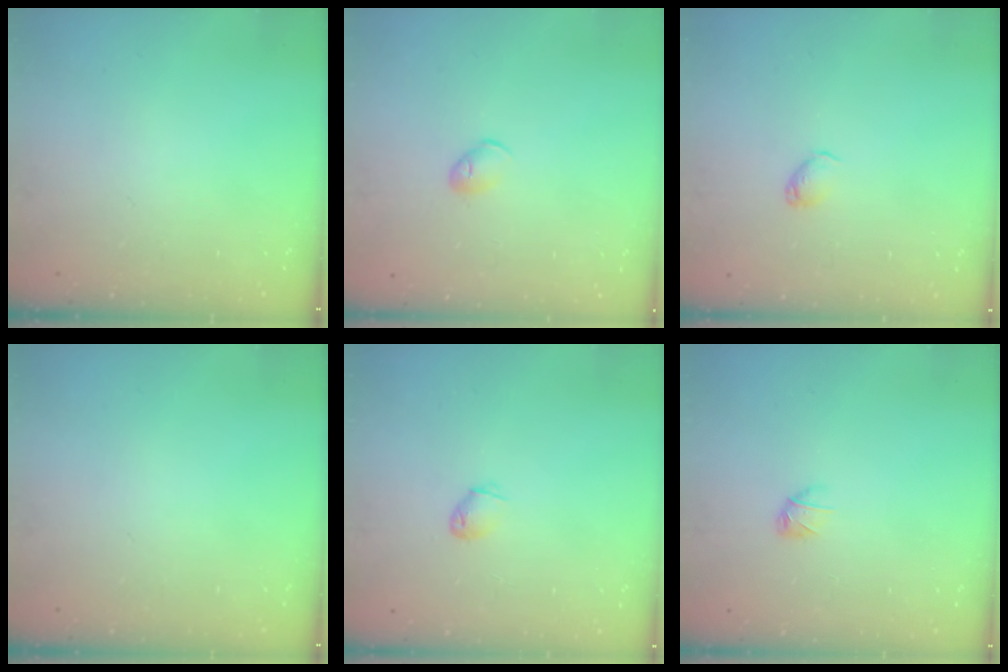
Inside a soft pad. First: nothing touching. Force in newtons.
{"total": 5.2, "press": 5.2, "slide": 0.8}
{"total": 2.9, "press": 2.9, "slide": 0.5}
{"total": 0.0}
{"total": 2.4, "press": 2.4, "slide": 0.4}
{"total": 3.2, "press": 3.1, "slide": 0.7}